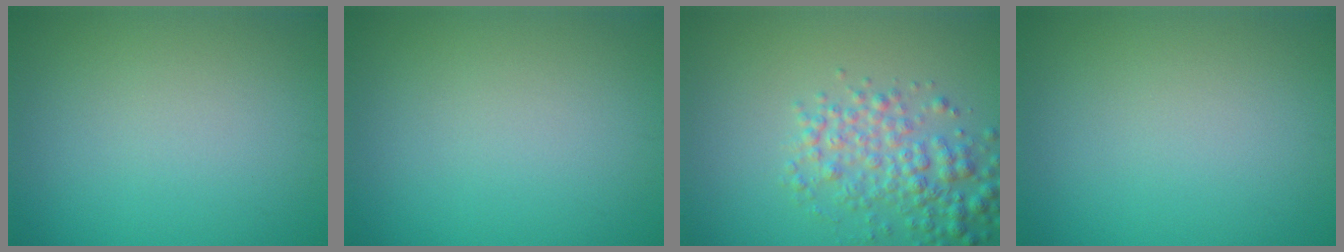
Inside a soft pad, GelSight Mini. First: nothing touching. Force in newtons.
{"total": 0.0}
{"total": 4.1, "press": 4.1, "slide": 0.1}
{"total": 0.0}